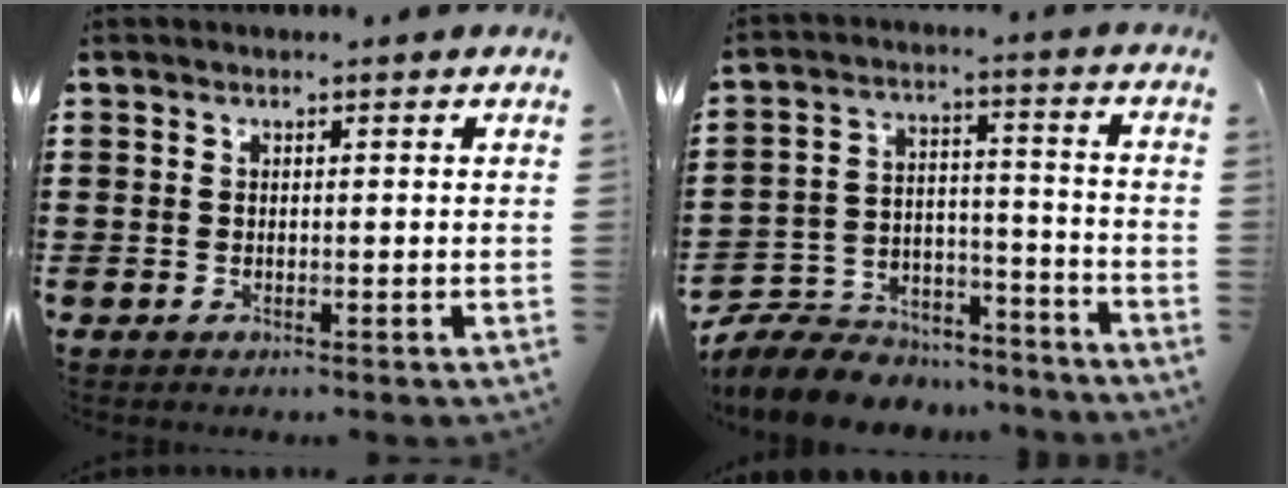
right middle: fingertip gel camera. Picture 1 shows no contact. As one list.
[{"total": 8.7, "force": [-8.3, 2.4, 0.9], "torque": [-0.028, 0.021, -0.166]}]